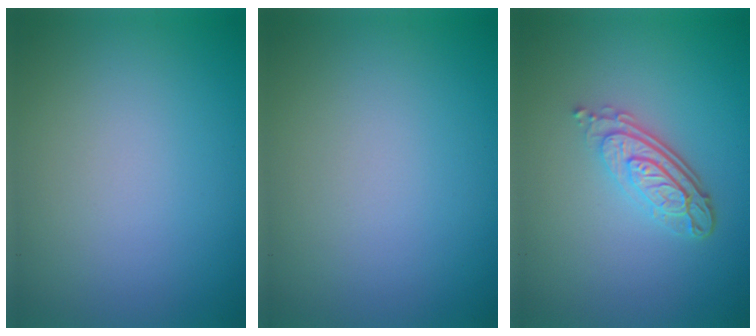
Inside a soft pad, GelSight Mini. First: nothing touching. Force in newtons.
{"total": 0.0}
{"total": 4.3, "press": 3.0, "slide": 3.1}